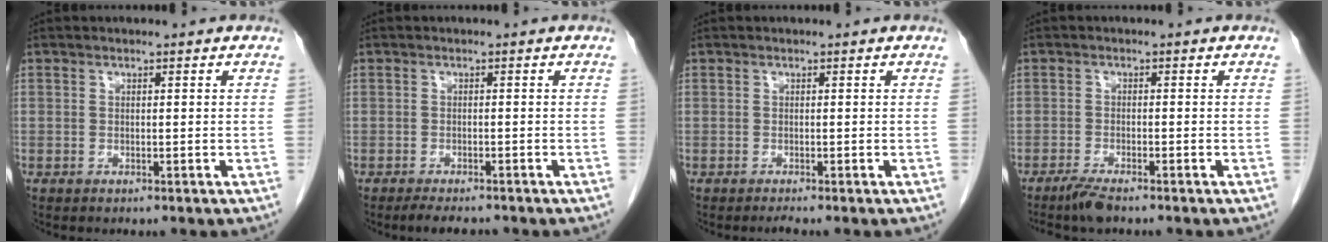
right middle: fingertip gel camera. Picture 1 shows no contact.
{"total": 3.8, "force": [-3.3, 0.8, 1.7], "torque": [-0.028, -0.009, -0.047]}
{"total": 0.8, "force": [-0.6, -0.4, 0.3], "torque": [-0.010, -0.003, -0.009]}
{"total": 3.2, "force": [-2.6, 0.3, 1.7], "torque": [-0.039, -0.007, -0.050]}